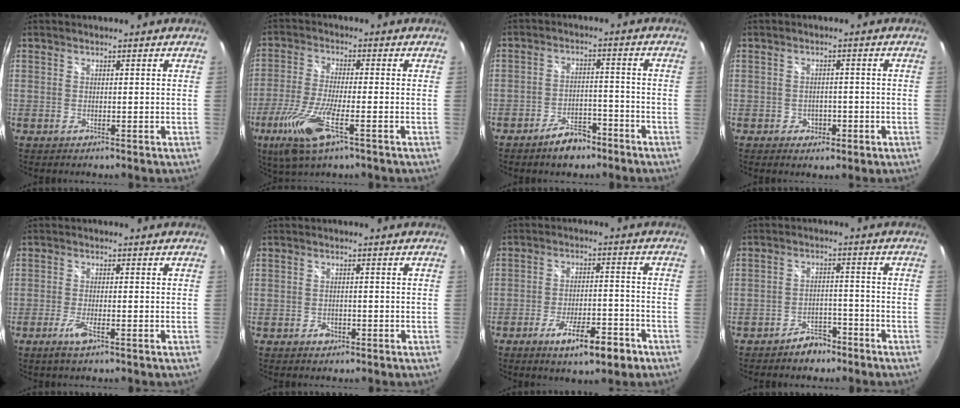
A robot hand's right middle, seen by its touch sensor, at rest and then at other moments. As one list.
[{"total": 11.6, "force": [-5.6, 2.5, 9.8], "torque": [-0.217, -0.027, -0.106]}, {"total": 6.6, "force": [-5.0, 3.0, 3.0], "torque": [-0.066, 0.013, -0.069]}, {"total": 3.3, "force": [-1.4, 2.7, 1.4], "torque": [-0.030, 0.000, -0.015]}, {"total": 3.3, "force": [-1.9, 0.5, 2.6], "torque": [-0.059, -0.009, -0.038]}, {"total": 1.8, "force": [-1.0, 1.4, 0.7], "torque": [-0.012, -0.001, -0.015]}, {"total": 9.6, "force": [-5.8, 2.7, 7.2], "torque": [-0.134, -0.008, -0.083]}, {"total": 5.0, "force": [-4.0, 2.6, 1.5], "torque": [-0.038, 0.013, -0.054]}]